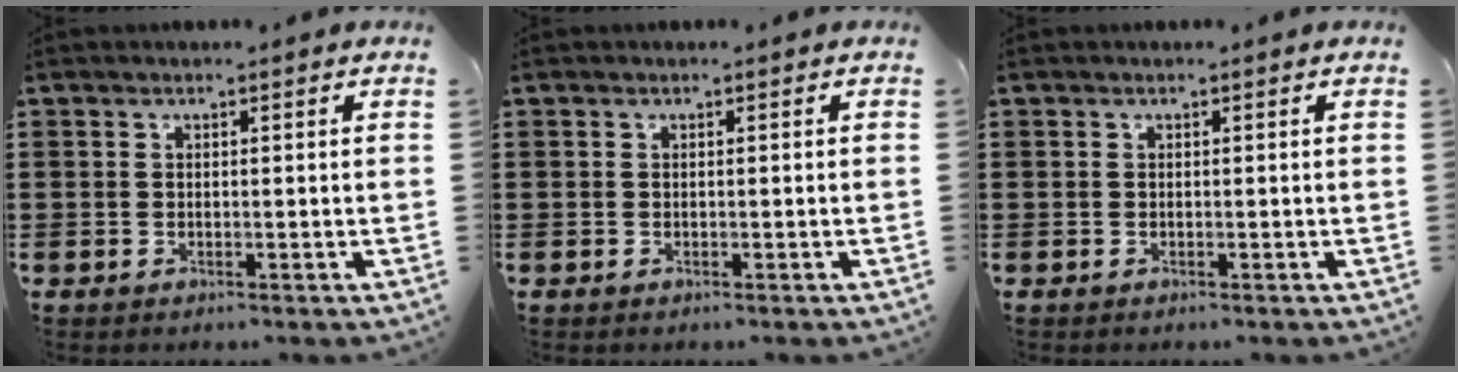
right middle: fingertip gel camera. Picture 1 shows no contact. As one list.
[{"total": 0.0}, {"total": 0.0}]